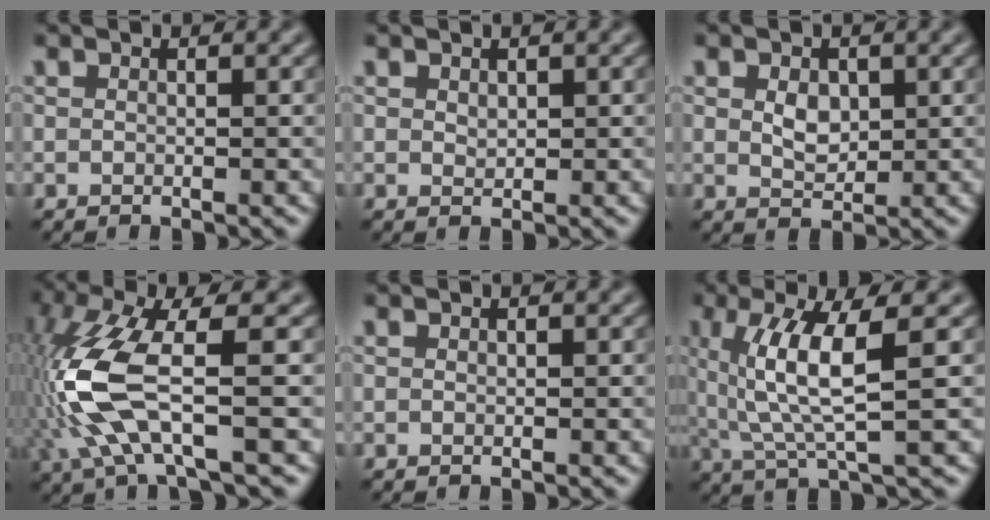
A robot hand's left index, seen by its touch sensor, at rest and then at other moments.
{"total": 0.6, "force": [0.3, 0.5, 0.3], "torque": [-0.006, -0.003, 0.008]}
{"total": 2.1, "force": [0.5, 1.4, 1.4], "torque": [-0.027, -0.003, 0.010]}
{"total": 8.9, "force": [-1.4, 2.5, 8.4], "torque": [-0.213, 0.004, -0.025]}
{"total": 0.0}
{"total": 6.5, "force": [1.3, 1.4, 6.2], "torque": [-0.121, -0.004, 0.028]}